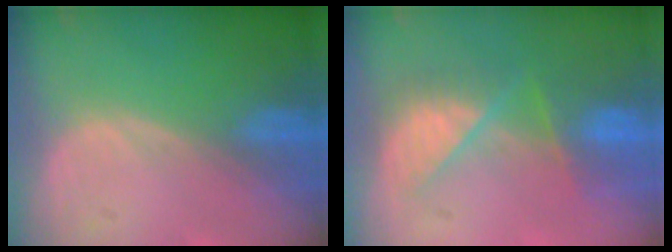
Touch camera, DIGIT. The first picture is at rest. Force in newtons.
{"total": 7.1, "press": 7.0, "slide": 1.3}